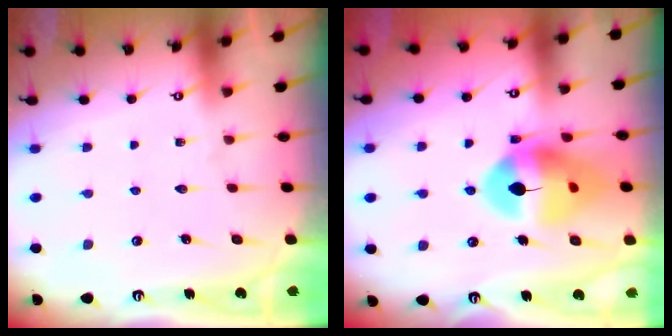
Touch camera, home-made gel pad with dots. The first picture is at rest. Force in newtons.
{"total": 14.0, "press": 13.9, "slide": 1.7}